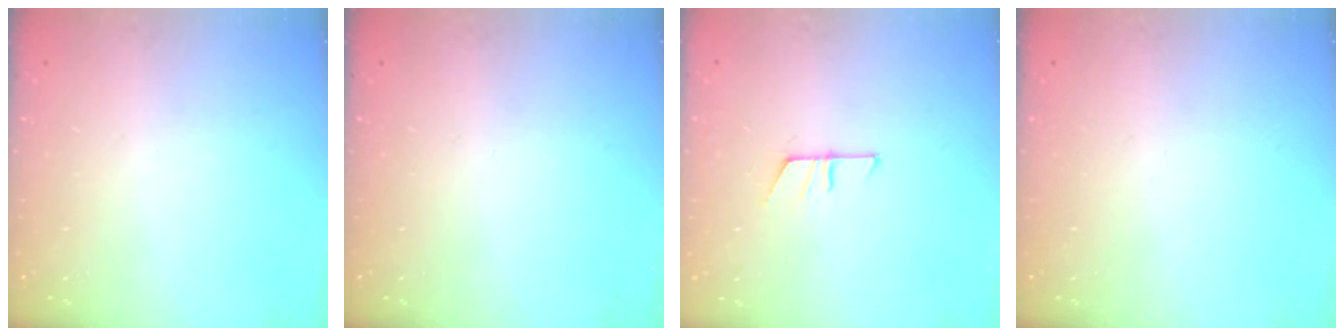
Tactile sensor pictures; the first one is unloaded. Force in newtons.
{"total": 0.0}
{"total": 7.8, "press": 7.8, "slide": 0.4}
{"total": 0.0}